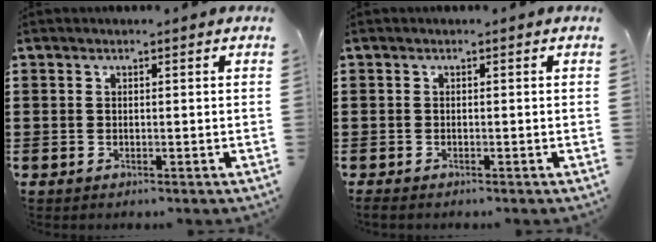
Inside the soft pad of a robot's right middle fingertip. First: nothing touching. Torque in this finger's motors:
{"motor_torque": [0.36, -0.07, 0.17, 0.04]}